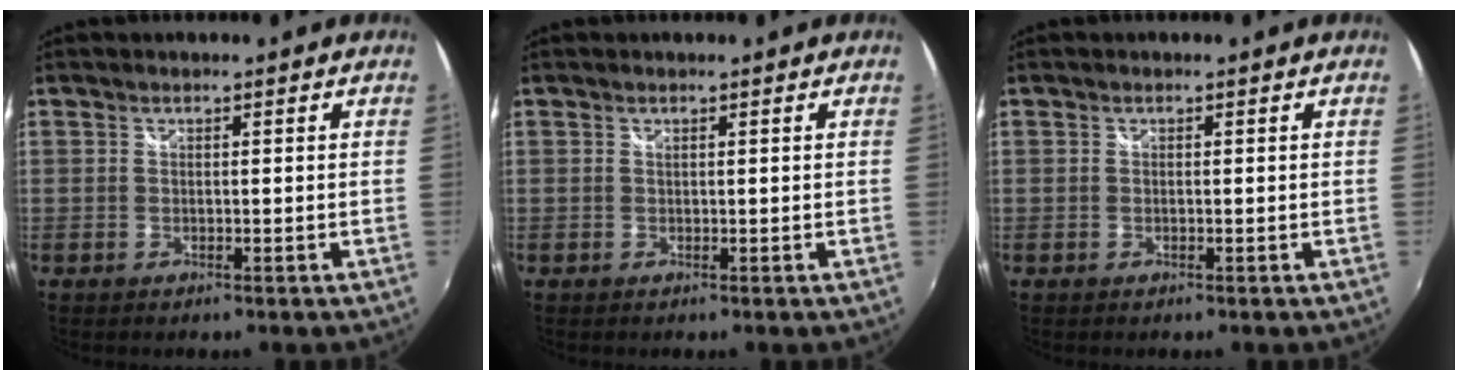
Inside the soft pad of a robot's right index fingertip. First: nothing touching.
{"total": 0.0}
{"total": 0.0}